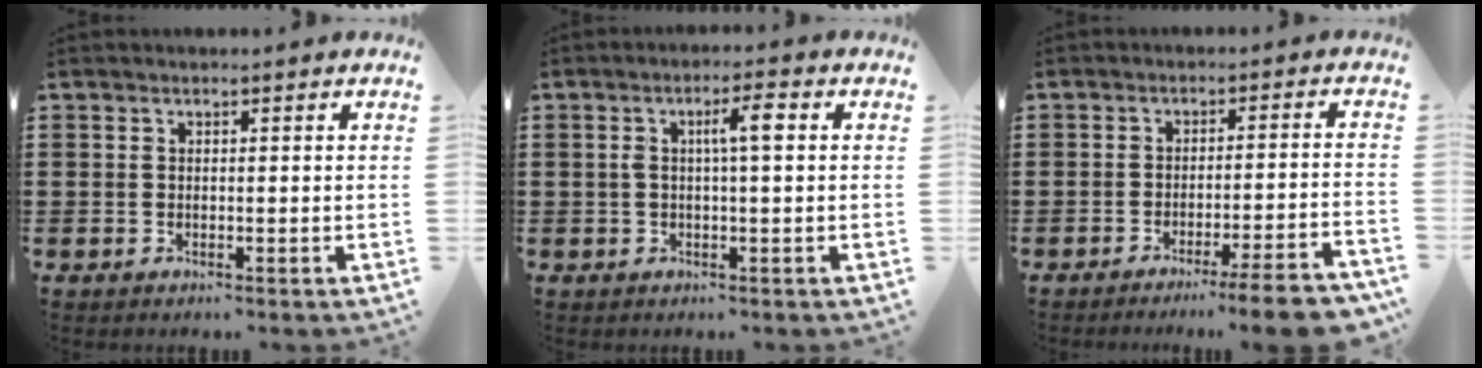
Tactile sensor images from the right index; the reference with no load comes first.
{"total": 4.1, "force": [0.6, 0.7, 4.0], "torque": [-0.067, 0.004, 0.004]}
{"total": 6.1, "force": [-4.9, -0.5, 3.6], "torque": [-0.055, -0.014, -0.090]}